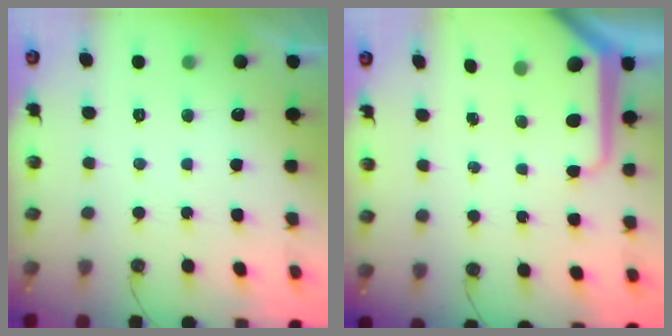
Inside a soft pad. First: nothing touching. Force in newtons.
{"total": 8.4, "press": 8.4, "slide": 0.8}